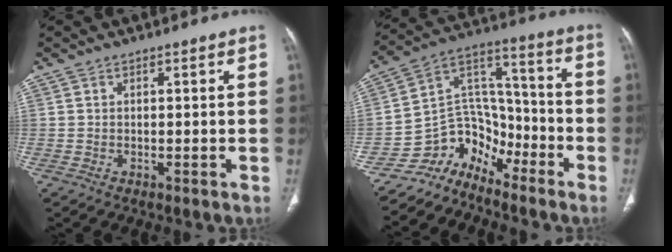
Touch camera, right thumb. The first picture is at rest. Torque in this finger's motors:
{"motor_torque": [0.74, -0.46, 0.15, 0.06, -0.02]}